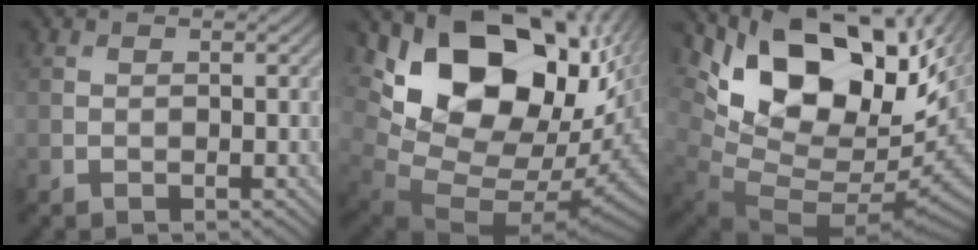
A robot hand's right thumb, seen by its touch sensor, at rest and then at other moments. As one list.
[{"total": 18.9, "force": [5.7, 11.7, 13.7], "torque": [-0.233, -0.017, 0.118]}, {"total": 17.2, "force": [6.7, 9.7, 12.6], "torque": [-0.232, 0.008, 0.129]}]